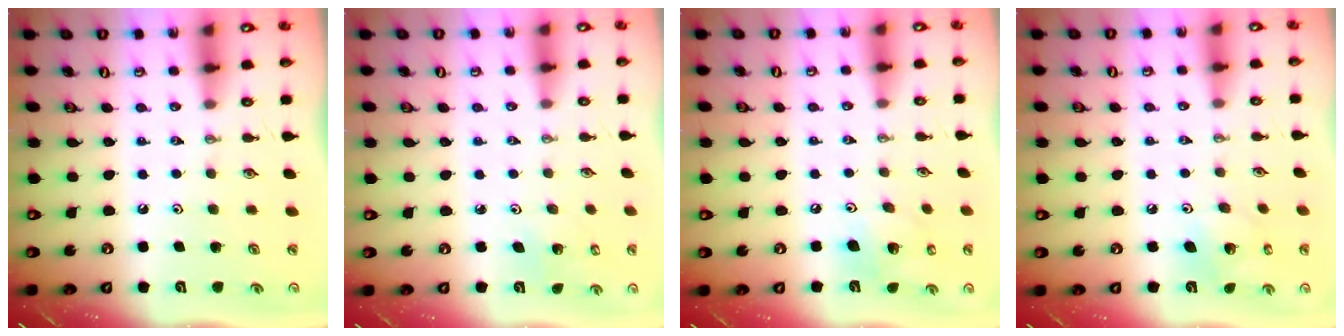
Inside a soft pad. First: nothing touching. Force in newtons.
{"total": 2.0, "press": 2.0, "slide": 0.1}
{"total": 11.0, "press": 10.8, "slide": 1.6}
{"total": 6.7, "press": 6.7, "slide": 0.3}